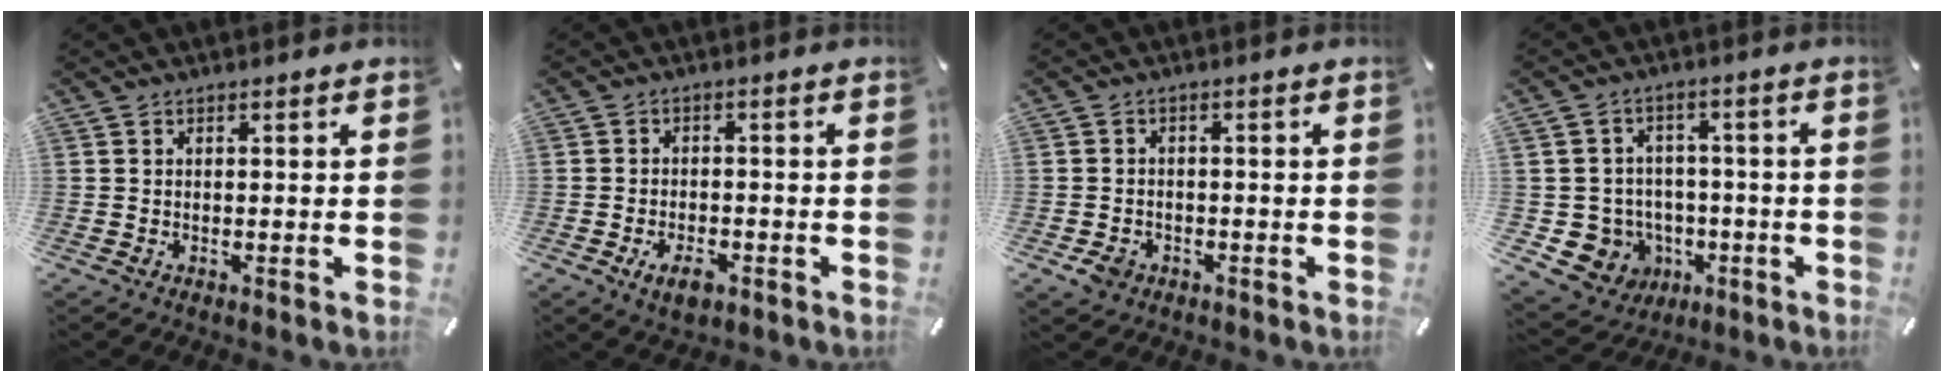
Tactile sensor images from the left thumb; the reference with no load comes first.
{"total": 4.9, "force": [-2.4, 2.9, 3.2], "torque": [-0.060, 0.010, -0.044]}
{"total": 3.7, "force": [-1.8, 2.9, 1.5], "torque": [-0.036, 0.004, -0.036]}
{"total": 9.2, "force": [-1.9, 8.8, 1.5], "torque": [-0.044, 0.009, -0.025]}